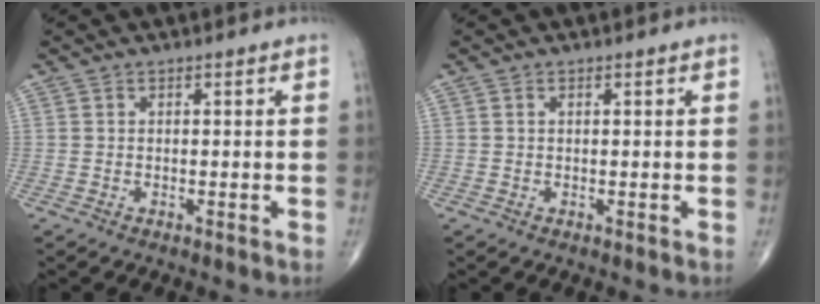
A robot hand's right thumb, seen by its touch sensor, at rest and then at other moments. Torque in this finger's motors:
{"motor_torque": [-0.28, -0.08, -0.13, -0.05, 0.02]}